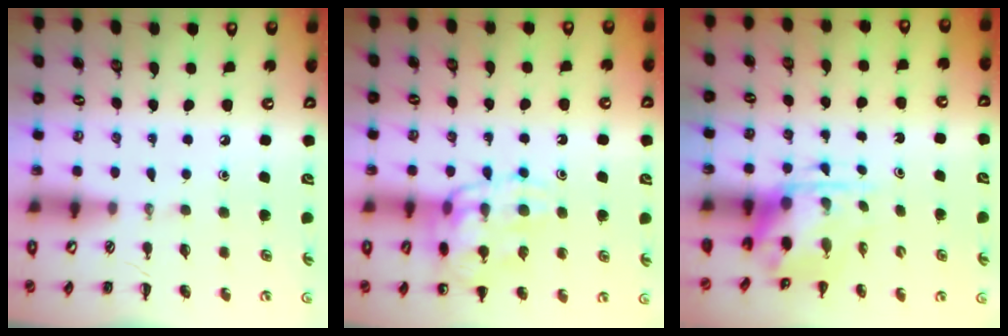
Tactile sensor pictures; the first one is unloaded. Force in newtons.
{"total": 14.9, "press": 14.7, "slide": 2.5}
{"total": 3.9, "press": 3.8, "slide": 0.6}